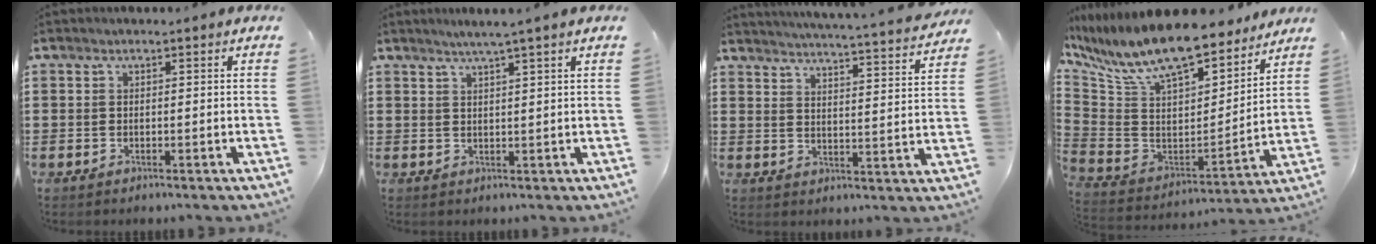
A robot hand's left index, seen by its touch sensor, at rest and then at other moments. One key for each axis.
{"total": 2.4, "fx": 1.9, "fy": -0.7, "fz": 1.3, "tx": -0.027, "ty": -0.004, "tz": 0.032}
{"total": 4.1, "fx": 3.9, "fy": -0.7, "fz": 0.8, "tx": -0.028, "ty": -0.038, "tz": 0.060}
{"total": 12.7, "fx": 10.7, "fy": 2.7, "fz": 6.3, "tx": -0.165, "ty": -0.073, "tz": 0.190}